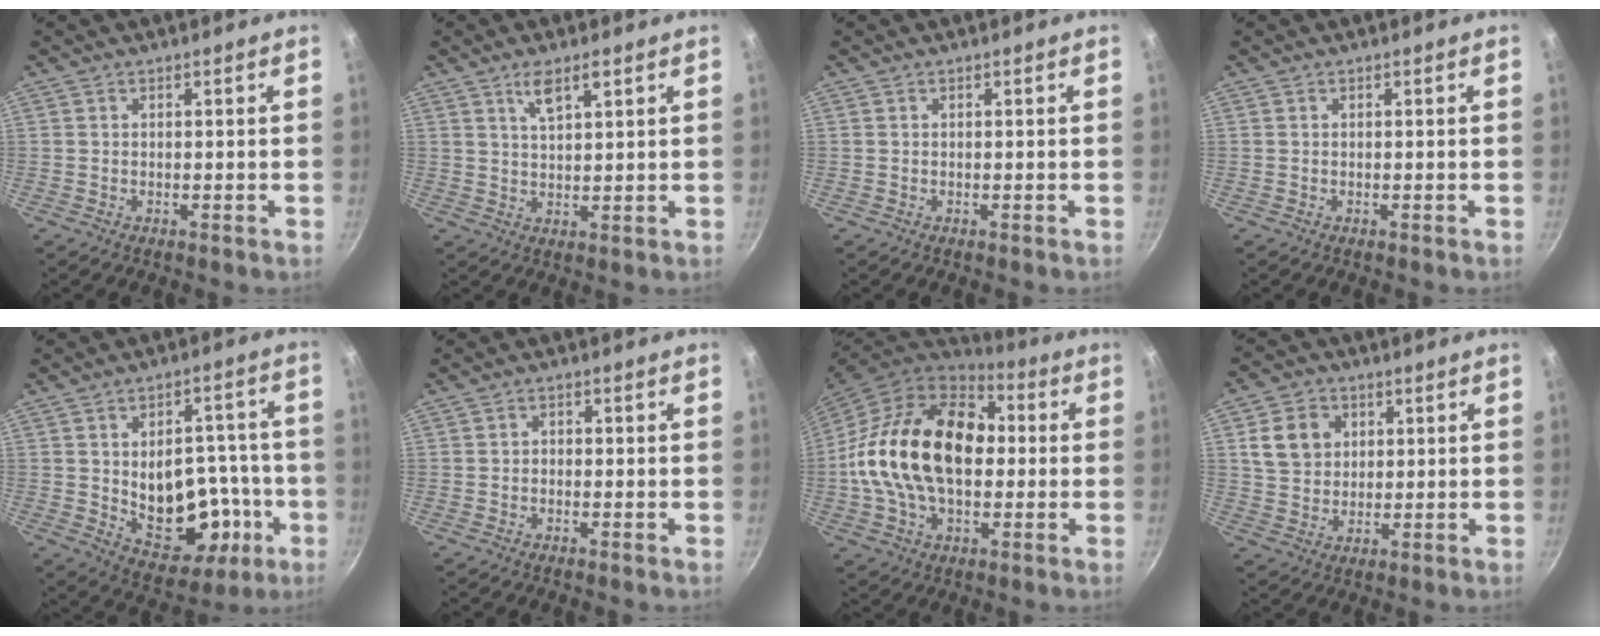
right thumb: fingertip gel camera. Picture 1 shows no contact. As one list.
[{"total": 5.1, "force": [2.8, 1.7, 3.9], "torque": [-0.068, -0.009, 0.055]}, {"total": 0.0}, {"total": 0.0}, {"total": 17.0, "force": [-3.1, 11.4, 12.2], "torque": [-0.121, 0.017, -0.022]}, {"total": 1.0, "force": [-0.5, 0.8, 0.5], "torque": [-0.009, 0.006, -0.009]}, {"total": 24.6, "force": [0.7, 15.9, 18.7], "torque": [-0.315, 0.036, 0.003]}, {"total": 8.7, "force": [2.4, 7.3, 4.1], "torque": [-0.049, 0.002, 0.041]}]